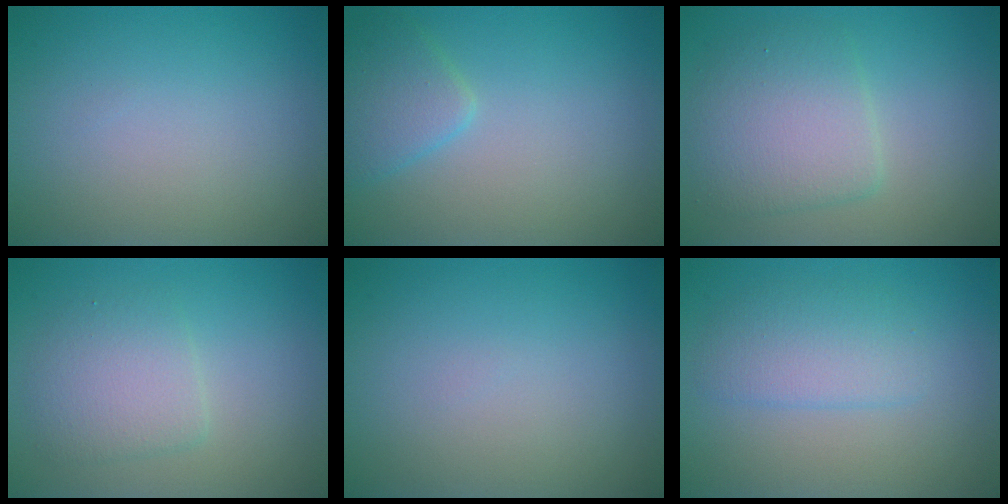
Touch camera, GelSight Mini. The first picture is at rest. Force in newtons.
{"total": 2.7, "press": 2.7, "slide": 0.1}
{"total": 4.7, "press": 4.7, "slide": 0.1}
{"total": 3.0, "press": 3.0, "slide": 0.1}
{"total": 0.0}
{"total": 2.9, "press": 2.9, "slide": 0.0}